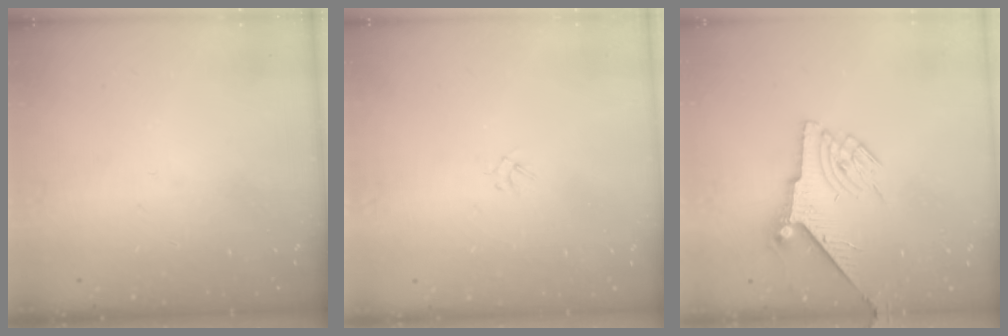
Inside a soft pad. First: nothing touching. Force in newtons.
{"total": 1.0, "press": 0.9, "slide": 0.4}
{"total": 6.7, "press": 6.6, "slide": 1.0}